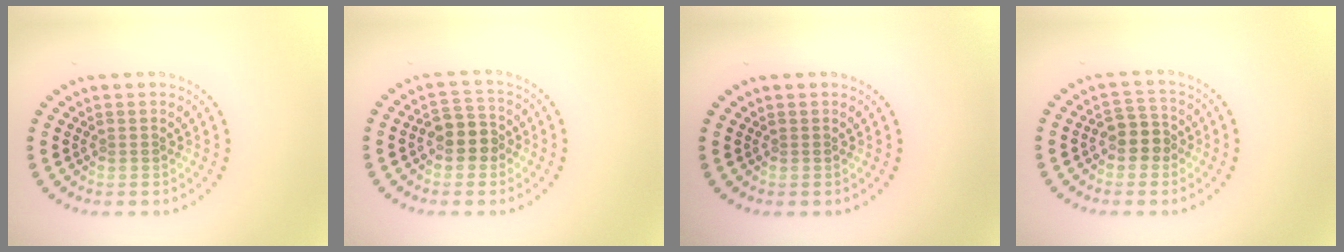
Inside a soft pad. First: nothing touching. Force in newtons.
{"total": 3.0, "press": 2.8, "slide": 1.1}
{"total": 0.0}
{"total": 2.6, "press": 2.4, "slide": 1.1}